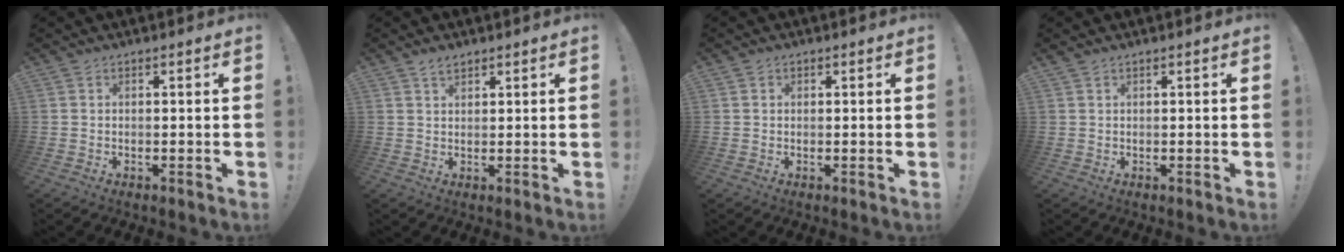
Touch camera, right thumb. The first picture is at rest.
{"total": 2.5, "force": [1.9, 1.1, 1.1], "torque": [-0.010, -0.012, 0.033]}
{"total": 0.8, "force": [0.3, 0.7, 0.1], "torque": [0.002, 0.000, 0.005]}
{"total": 0.7, "force": [0.6, 0.2, 0.4], "torque": [-0.012, 0.001, 0.012]}